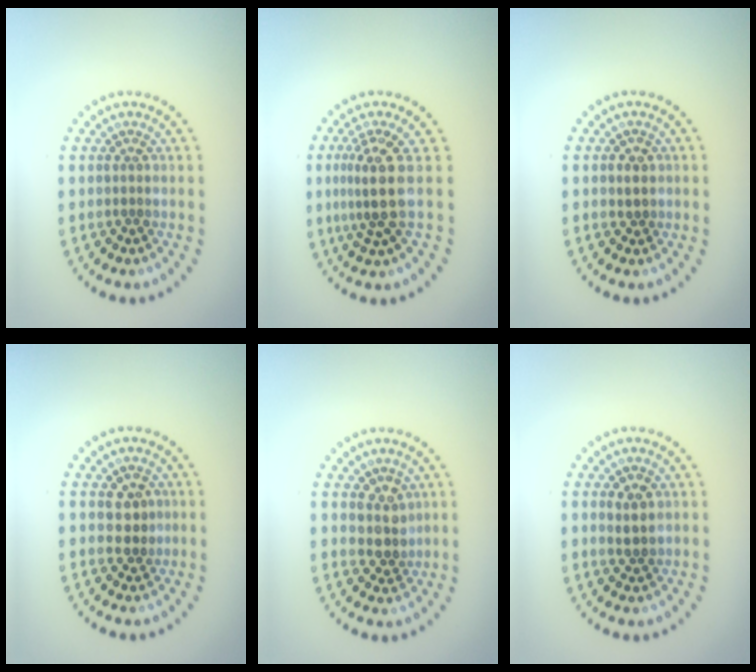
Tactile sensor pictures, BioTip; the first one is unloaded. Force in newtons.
{"total": 3.5, "press": 2.6, "slide": 2.4}
{"total": 1.0, "press": 0.9, "slide": 0.4}
{"total": 2.4, "press": 2.3, "slide": 0.8}
{"total": 2.5, "press": 2.2, "slide": 1.2}
{"total": 1.7, "press": 1.7, "slide": 0.3}